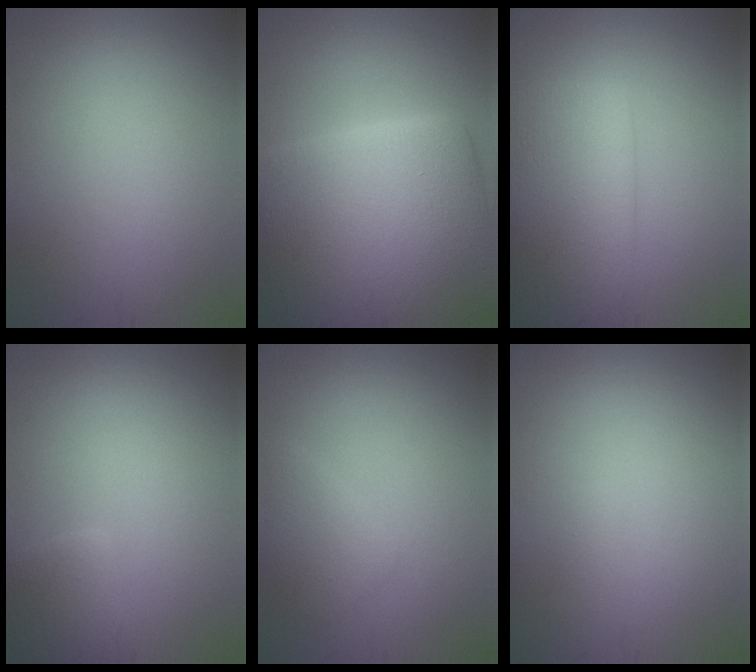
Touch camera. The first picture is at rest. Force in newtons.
{"total": 21.4, "press": 21.4, "slide": 0.8}
{"total": 7.9, "press": 7.9, "slide": 0.5}
{"total": 2.5, "press": 2.5, "slide": 0.2}
{"total": 2.0, "press": 2.0, "slide": 0.1}
{"total": 0.5, "press": 0.5, "slide": 0.1}